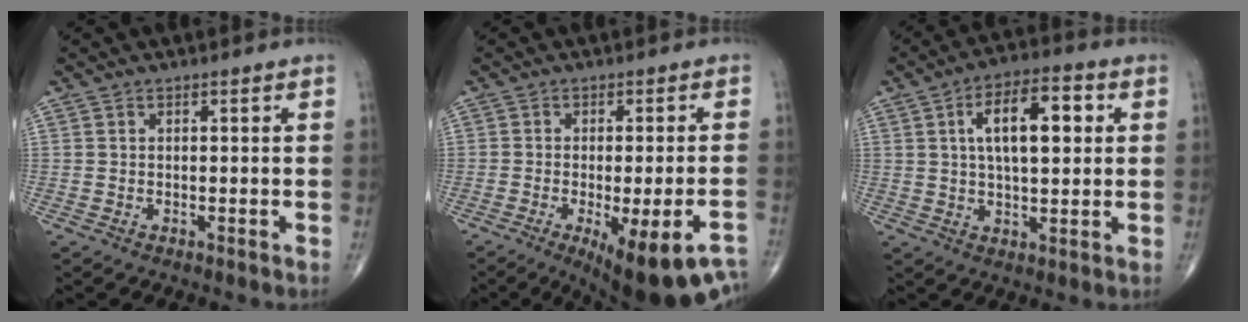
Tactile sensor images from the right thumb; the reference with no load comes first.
{"total": 17.1, "force": [-9.8, 4.6, 13.2], "torque": [-0.129, 0.016, -0.122]}
{"total": 12.5, "force": [3.0, 5.5, 10.8], "torque": [-0.162, 0.010, 0.045]}